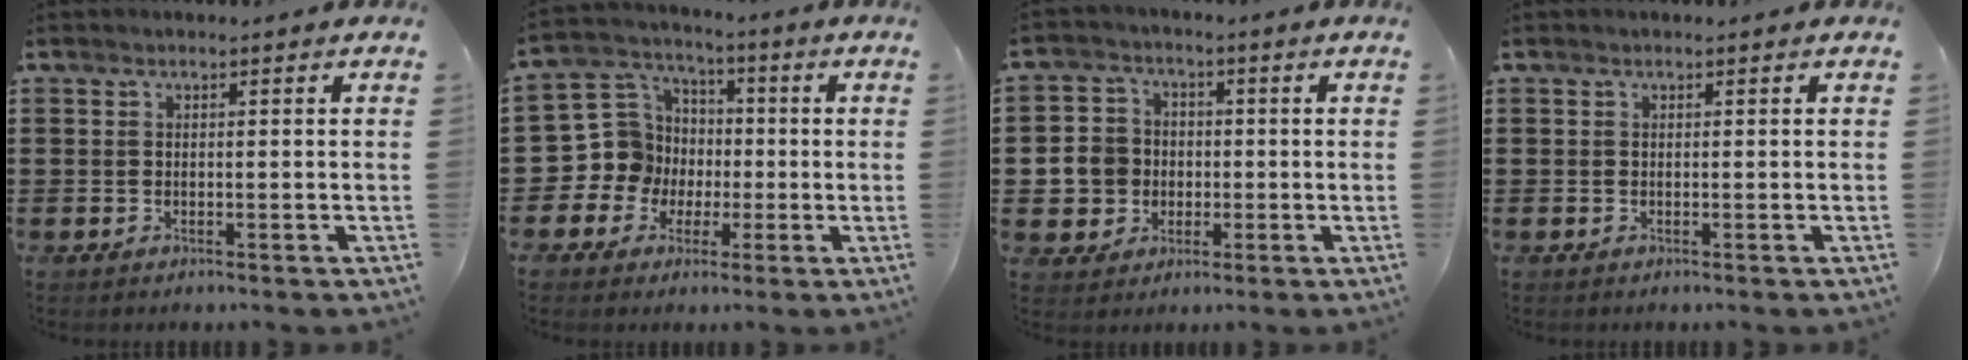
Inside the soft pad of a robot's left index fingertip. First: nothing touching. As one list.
[{"total": 9.0, "force": [-0.7, 8.9, 1.2], "torque": [-0.085, 0.000, -0.013]}, {"total": 6.0, "force": [-0.9, 5.8, 1.2], "torque": [-0.058, 0.012, -0.018]}, {"total": 0.0}]